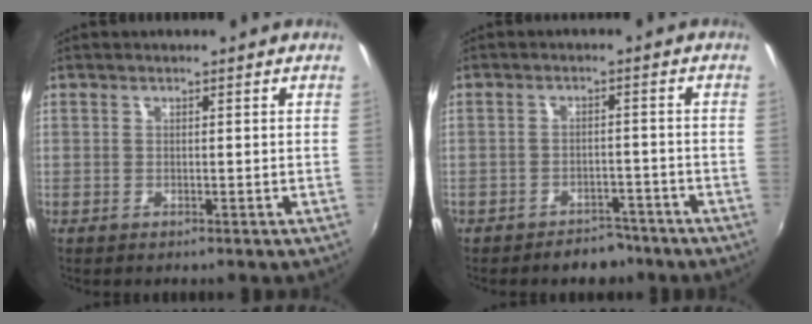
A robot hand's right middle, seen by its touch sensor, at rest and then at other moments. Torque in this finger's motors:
{"motor_torque": [-0.08, 0.08, 0.02, 0.00]}